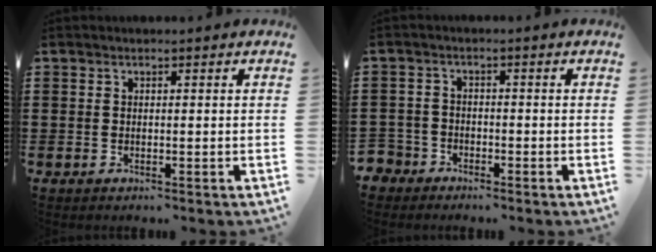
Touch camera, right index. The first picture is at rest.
{"total": 2.8, "force": [-2.2, 1.6, 0.1], "torque": [-0.026, -0.005, -0.055]}